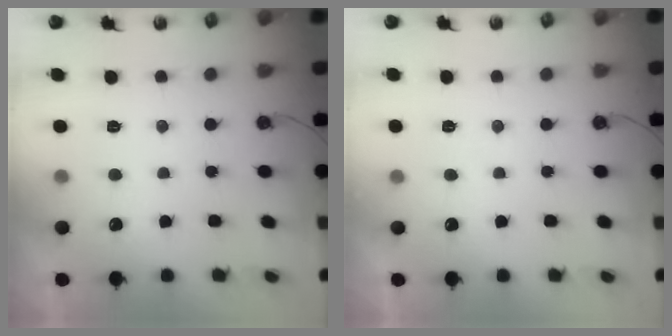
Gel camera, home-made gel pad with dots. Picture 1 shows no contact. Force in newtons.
{"total": 3.1, "press": 3.1, "slide": 0.6}